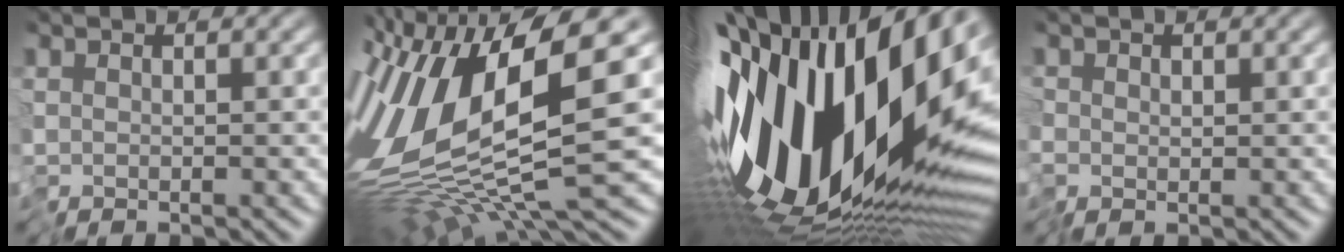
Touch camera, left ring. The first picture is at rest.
{"total": 13.6, "force": [0.1, 4.7, 12.8], "torque": [-0.264, -0.008, 0.007]}
{"total": 20.8, "force": [-1.0, 9.8, 18.3], "torque": [-0.342, -0.043, -0.032]}
{"total": 0.6, "force": [0.1, 0.5, -0.1], "torque": [0.001, -0.002, -0.001]}